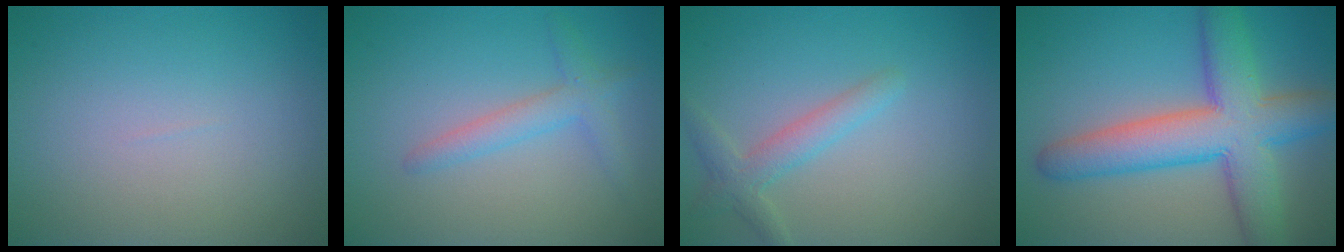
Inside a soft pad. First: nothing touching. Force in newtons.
{"total": 2.4, "press": 2.4, "slide": 0.1}
{"total": 2.5, "press": 2.5, "slide": 0.1}
{"total": 9.0, "press": 9.0, "slide": 0.5}